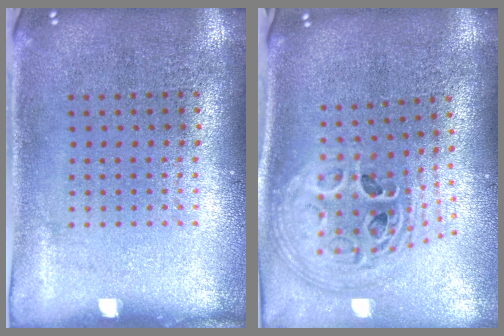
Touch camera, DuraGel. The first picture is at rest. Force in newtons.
{"total": 2.8, "press": 2.0, "slide": 1.9}